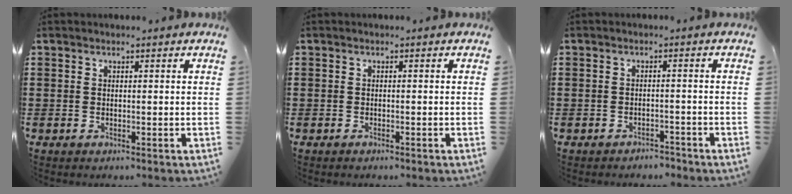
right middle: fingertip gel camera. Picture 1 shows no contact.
{"total": 0.6, "force": [-0.5, 0.0, 0.1], "torque": [-0.005, -0.003, -0.010]}
{"total": 1.8, "force": [-1.7, 0.2, -0.2], "torque": [-0.004, 0.002, -0.039]}